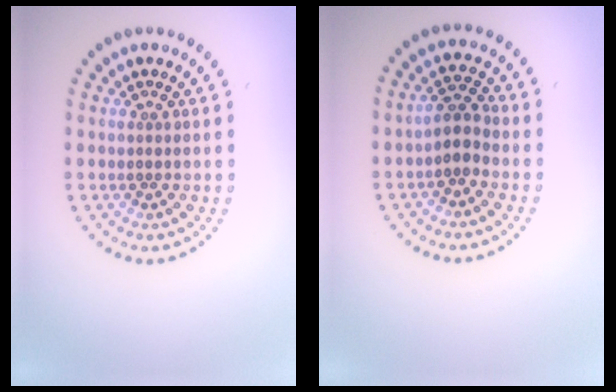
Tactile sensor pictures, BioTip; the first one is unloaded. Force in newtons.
{"total": 2.3, "press": 2.0, "slide": 1.1}